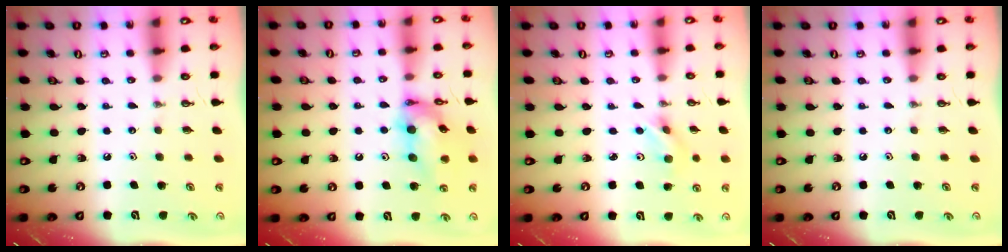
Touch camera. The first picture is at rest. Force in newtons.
{"total": 15.5, "press": 15.4, "slide": 1.7}
{"total": 3.6, "press": 2.9, "slide": 2.1}
{"total": 0.0}